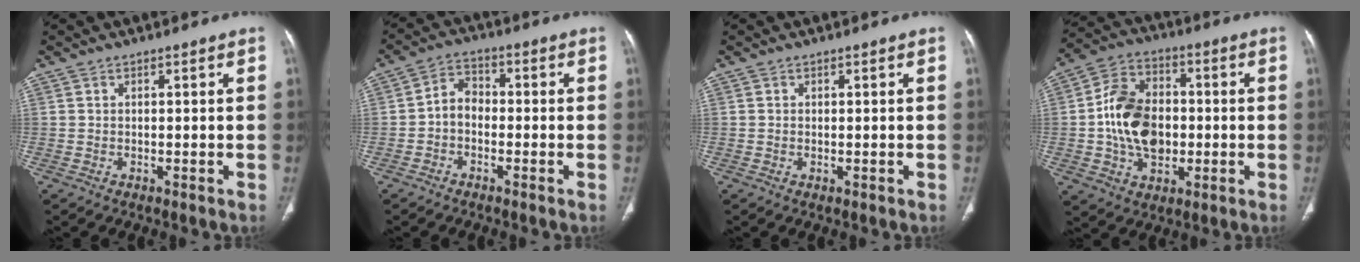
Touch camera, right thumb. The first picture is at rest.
{"total": 4.7, "force": [-1.3, 3.4, 2.9], "torque": [-0.036, 0.023, -0.037]}
{"total": 0.0}
{"total": 16.0, "force": [-1.4, 11.8, 10.7], "torque": [-0.163, 0.028, -0.023]}